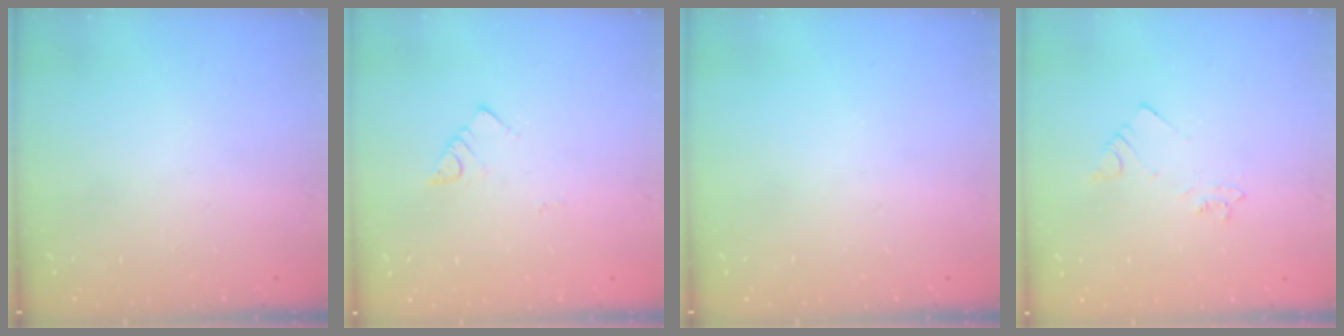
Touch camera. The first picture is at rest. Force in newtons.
{"total": 2.9, "press": 2.9, "slide": 0.3}
{"total": 0.0}
{"total": 2.5, "press": 2.5, "slide": 0.3}